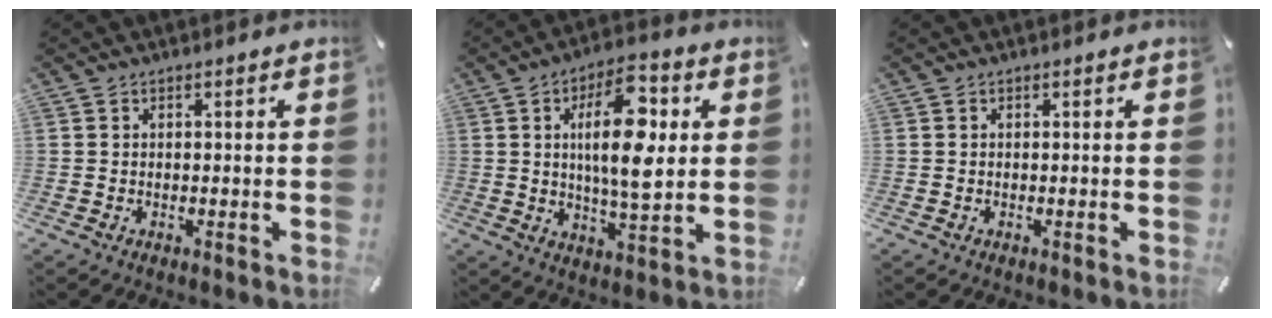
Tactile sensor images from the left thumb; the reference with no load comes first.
{"total": 15.4, "force": [3.5, 6.3, 13.6], "torque": [-0.242, -0.009, 0.048]}
{"total": 0.0}